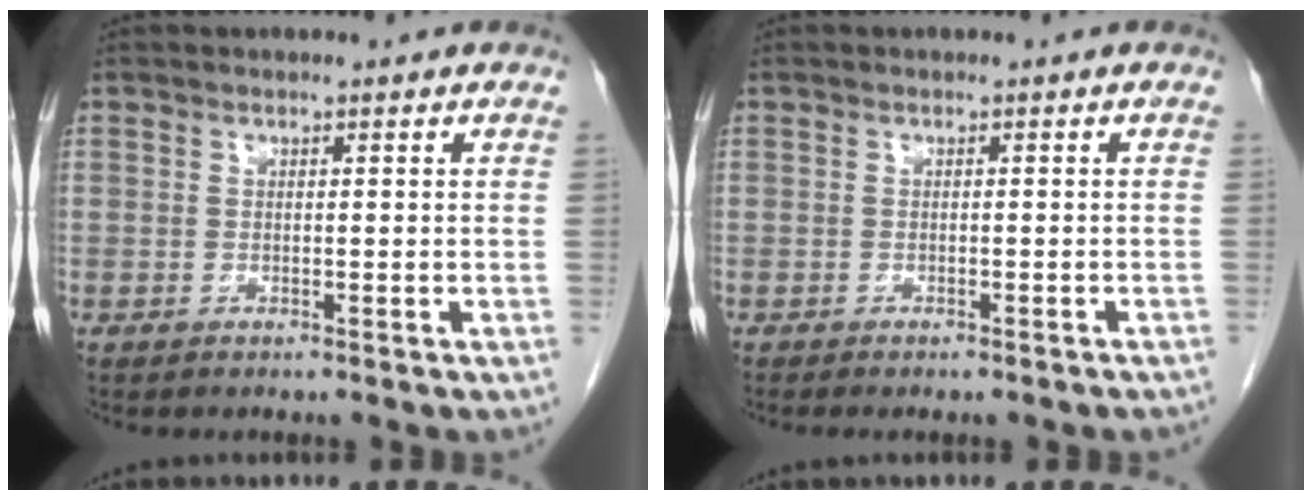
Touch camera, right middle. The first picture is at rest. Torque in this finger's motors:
{"motor_torque": [0.59, -0.54, 0.06, 0.02]}